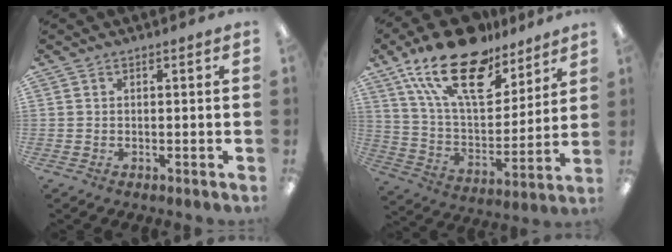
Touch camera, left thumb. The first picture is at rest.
{"total": 23.0, "force": [15.3, 10.2, 13.8], "torque": [-0.267, -0.088, 0.266]}